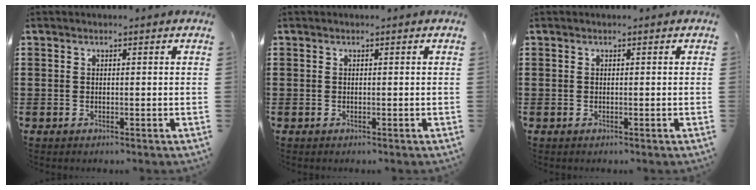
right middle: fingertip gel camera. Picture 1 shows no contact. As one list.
[{"total": 0.0}, {"total": 0.0}]